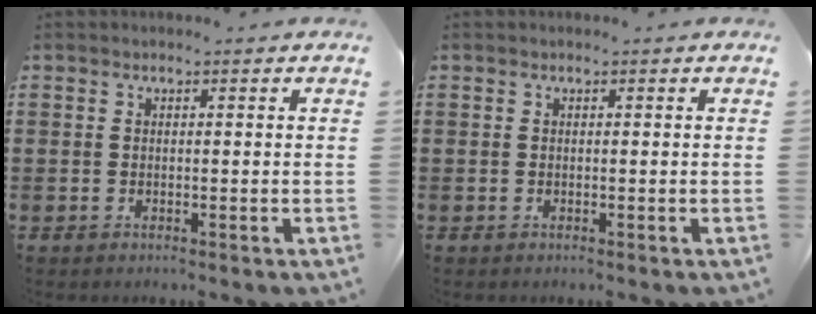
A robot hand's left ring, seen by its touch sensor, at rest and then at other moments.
{"total": 0.0}